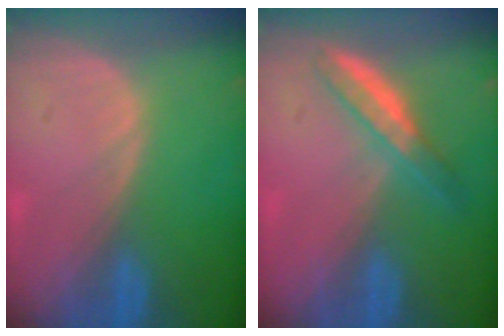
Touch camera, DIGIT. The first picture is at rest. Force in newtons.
{"total": 5.3, "press": 4.7, "slide": 2.4}